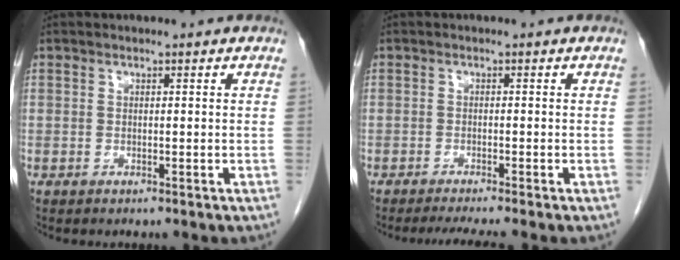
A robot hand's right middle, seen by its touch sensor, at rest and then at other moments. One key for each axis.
{"total": 4.1, "fx": -3.4, "fy": -0.7, "fz": 2.1, "tx": -0.031, "ty": -0.013, "tz": -0.055}